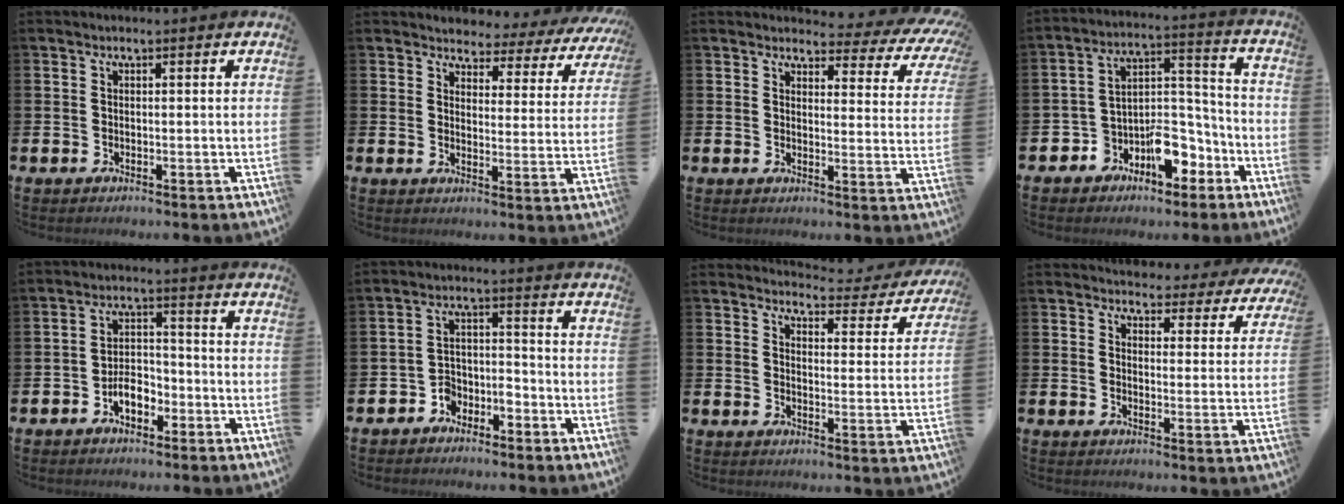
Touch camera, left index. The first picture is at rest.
{"total": 2.9, "force": [2.7, 1.1, 0.2], "torque": [-0.022, -0.035, 0.038]}
{"total": 2.8, "force": [2.3, 1.4, 0.9], "torque": [-0.023, -0.029, 0.030]}
{"total": 8.1, "force": [-4.8, 4.9, 4.2], "torque": [-0.069, 0.003, -0.088]}
{"total": 4.2, "force": [-2.4, 2.3, 2.5], "torque": [-0.040, 0.007, -0.048]}
{"total": 3.5, "force": [-3.1, 1.6, 0.5], "torque": [-0.020, 0.006, -0.067]}
{"total": 3.4, "force": [3.2, 0.7, 0.6], "torque": [-0.017, -0.033, 0.049]}
{"total": 3.6, "force": [3.4, 1.0, 0.3], "torque": [-0.012, -0.031, 0.056]}